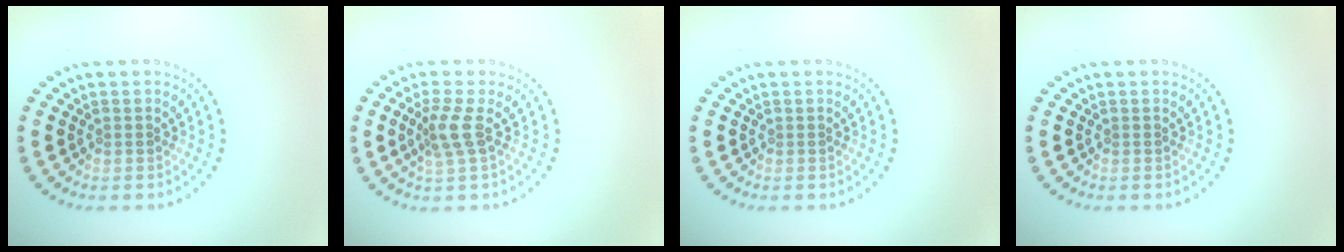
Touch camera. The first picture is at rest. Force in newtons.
{"total": 2.5, "press": 1.9, "slide": 1.6}
{"total": 0.0}
{"total": 0.0}